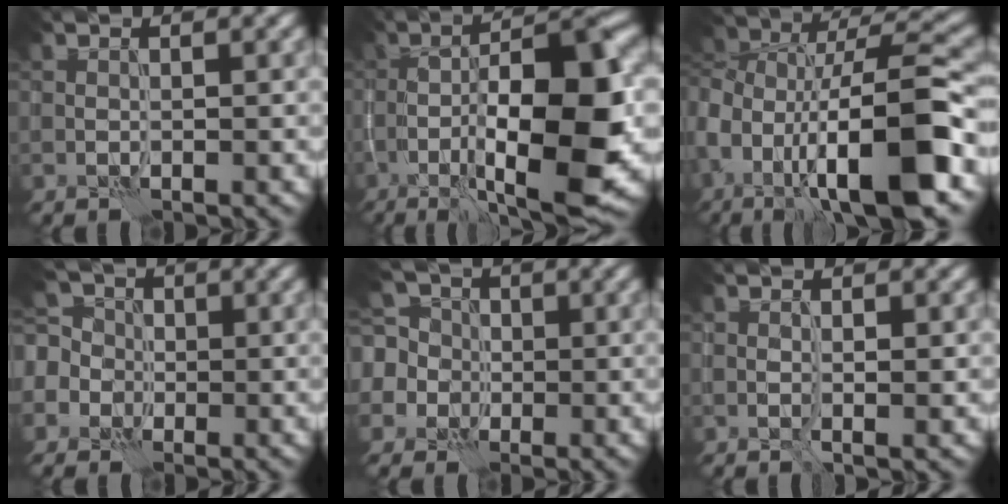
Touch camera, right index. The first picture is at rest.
{"total": 13.2, "force": [-2.8, 3.9, 12.3], "torque": [-0.192, 0.004, -0.044]}
{"total": 13.7, "force": [-3.9, 5.8, 11.8], "torque": [-0.197, 0.010, -0.061]}
{"total": 5.5, "force": [-0.3, 5.2, 1.7], "torque": [-0.039, 0.022, -0.040]}
{"total": 6.6, "force": [0.9, 6.2, 2.2], "torque": [-0.051, 0.025, -0.028]}
{"total": 0.9, "force": [0.1, 0.3, 0.9], "torque": [-0.017, -0.005, 0.003]}